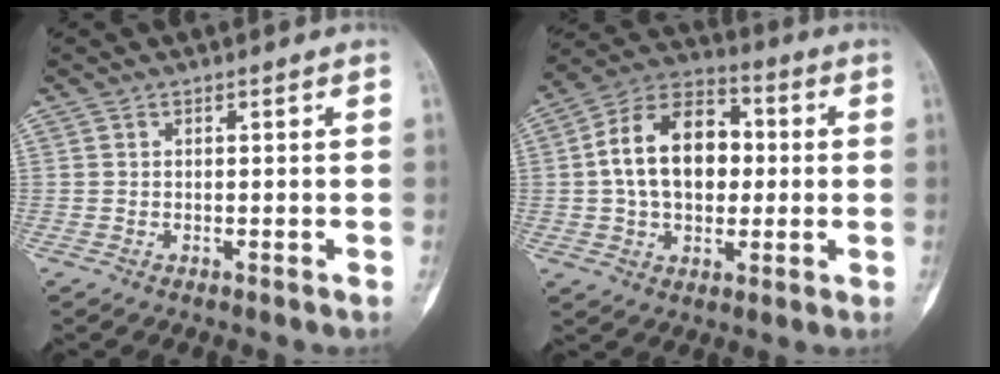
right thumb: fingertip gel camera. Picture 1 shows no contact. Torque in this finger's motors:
{"motor_torque": [1.21, 1.24, 0.82, -0.52, 0.14]}